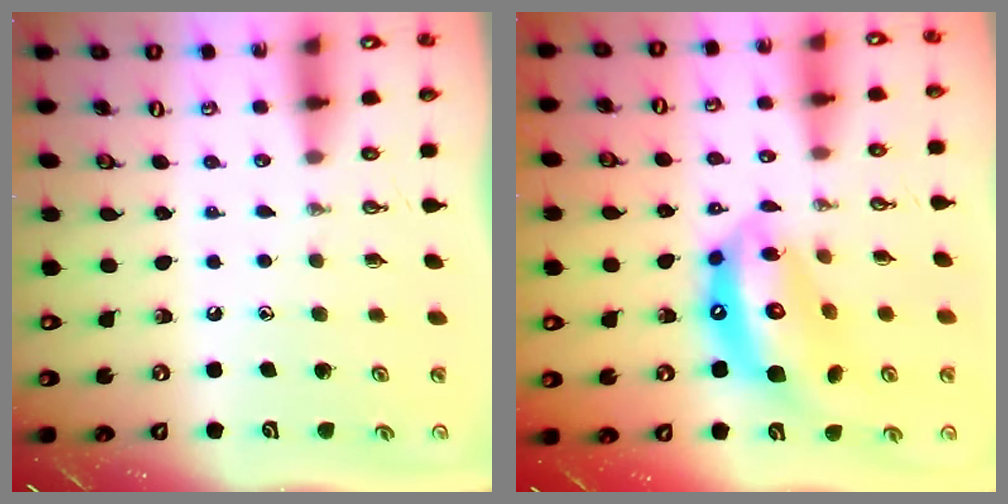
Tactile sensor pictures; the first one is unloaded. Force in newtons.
{"total": 16.3, "press": 16.2, "slide": 1.9}